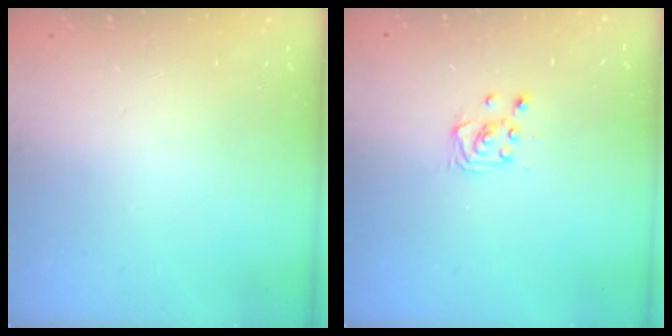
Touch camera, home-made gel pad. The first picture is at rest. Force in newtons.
{"total": 3.4, "press": 3.4, "slide": 0.4}